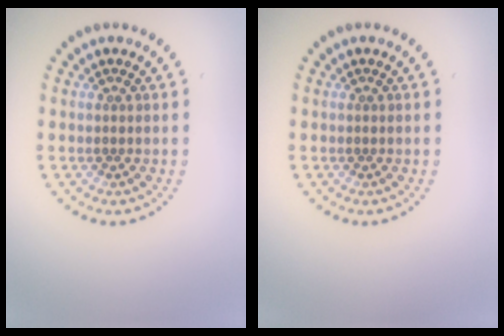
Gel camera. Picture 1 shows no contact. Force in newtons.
{"total": 0.0}